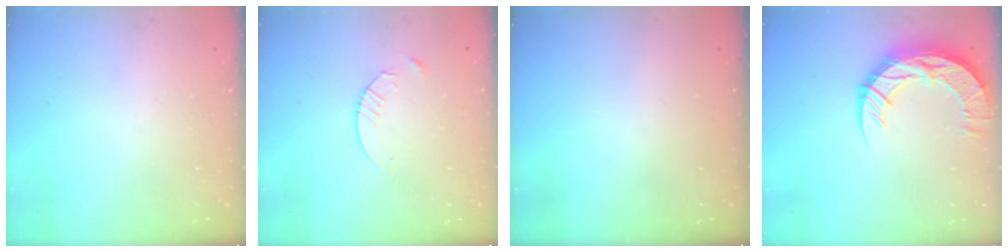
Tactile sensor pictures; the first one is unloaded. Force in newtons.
{"total": 4.8, "press": 4.8, "slide": 0.6}
{"total": 0.0}
{"total": 16.1, "press": 16.0, "slide": 1.4}